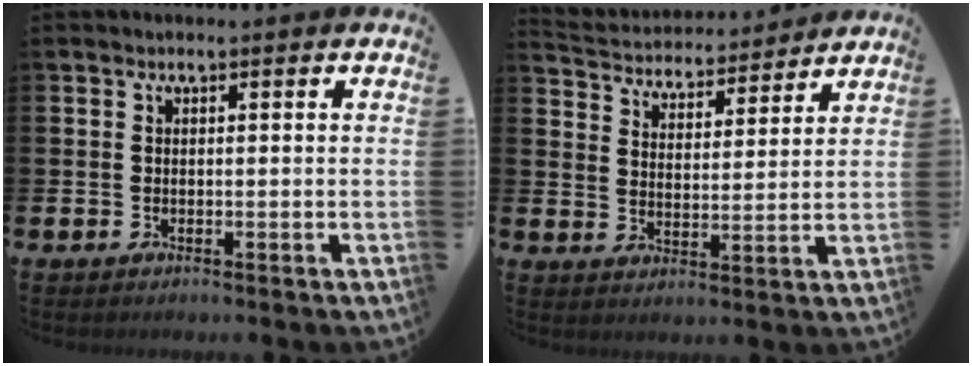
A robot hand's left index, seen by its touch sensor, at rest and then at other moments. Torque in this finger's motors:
{"motor_torque": [0.91, -1.24, 0.10, 0.00]}